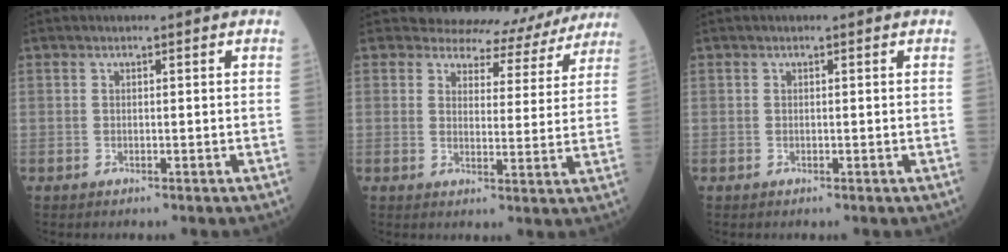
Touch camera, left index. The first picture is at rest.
{"total": 11.9, "force": [11.1, 4.2, -0.1], "torque": [0.032, -0.014, 0.106]}
{"total": 0.0}